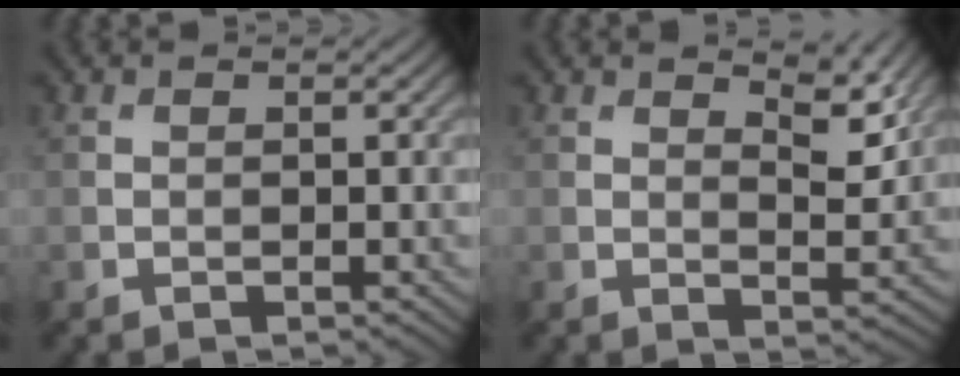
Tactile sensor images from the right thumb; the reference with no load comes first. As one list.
[{"total": 4.3, "force": [3.0, 1.3, 2.9], "torque": [-0.055, -0.010, 0.048]}]